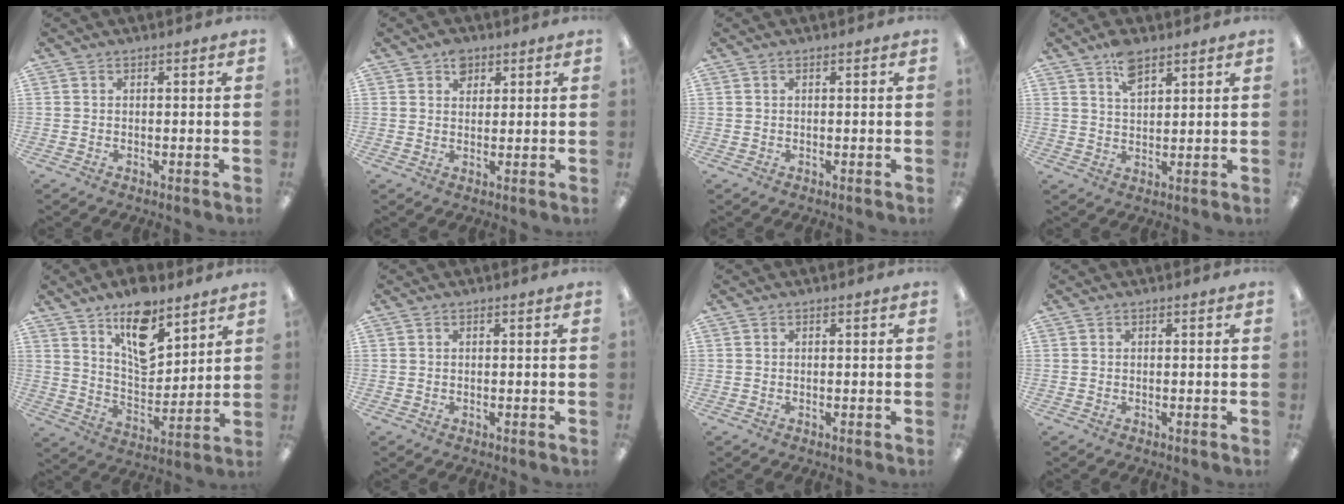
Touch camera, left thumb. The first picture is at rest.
{"total": 3.9, "force": [2.3, 2.7, 1.6], "torque": [-0.013, -0.006, 0.037]}
{"total": 0.0}
{"total": 6.0, "force": [4.0, 2.6, 3.6], "torque": [-0.064, -0.011, 0.071]}
{"total": 13.5, "force": [9.4, 5.8, 7.7], "torque": [-0.109, -0.059, 0.163]}
{"total": 0.0}
{"total": 0.0}
{"total": 0.0}